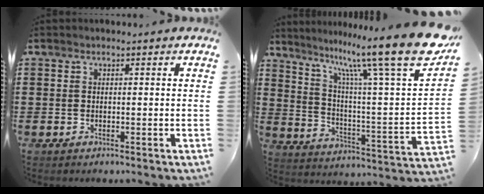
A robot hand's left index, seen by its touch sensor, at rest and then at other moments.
{"total": 17.0, "force": [12.6, 0.9, 11.4], "torque": [-0.213, -0.085, 0.195]}